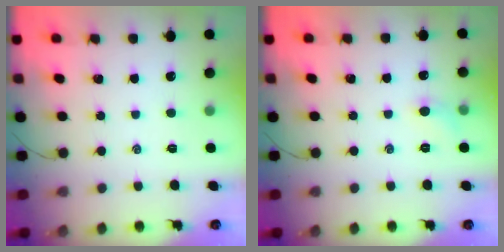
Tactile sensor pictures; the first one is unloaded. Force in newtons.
{"total": 5.3, "press": 5.0, "slide": 1.8}